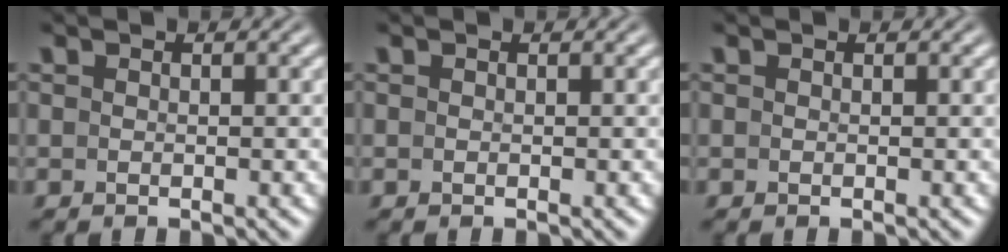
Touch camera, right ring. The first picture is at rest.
{"total": 0.0}
{"total": 0.0}